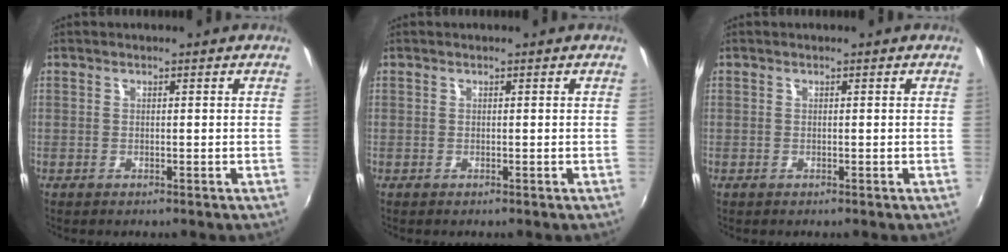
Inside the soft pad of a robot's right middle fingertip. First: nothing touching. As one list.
[{"total": 0.0}, {"total": 0.0}]